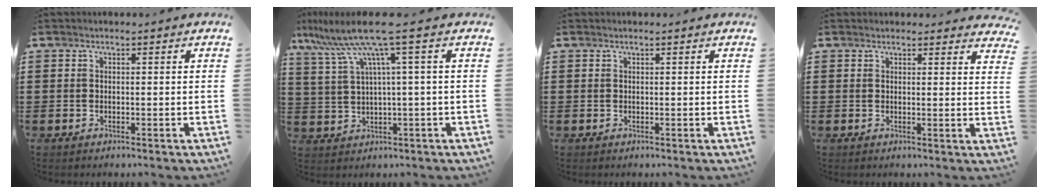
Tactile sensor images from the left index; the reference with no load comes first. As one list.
[{"total": 8.8, "force": [4.2, -0.4, 7.7], "torque": [-0.183, -0.029, 0.063]}, {"total": 0.0}, {"total": 1.9, "force": [1.8, 0.4, 0.2], "torque": [-0.001, -0.005, 0.035]}]